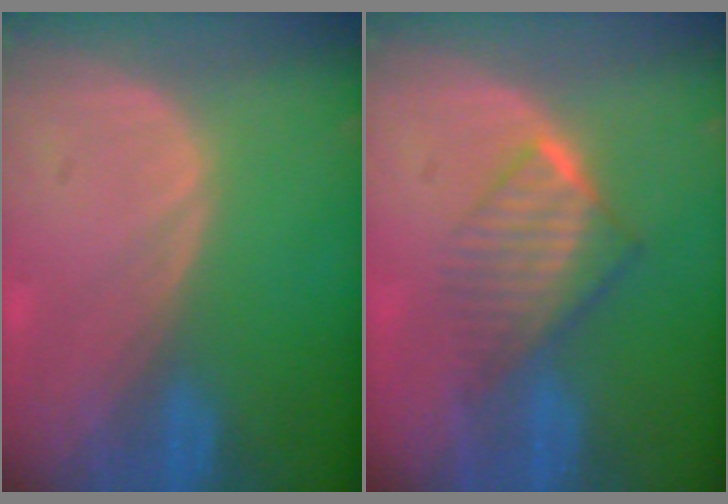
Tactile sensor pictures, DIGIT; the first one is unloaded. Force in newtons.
{"total": 6.4, "press": 5.7, "slide": 2.9}